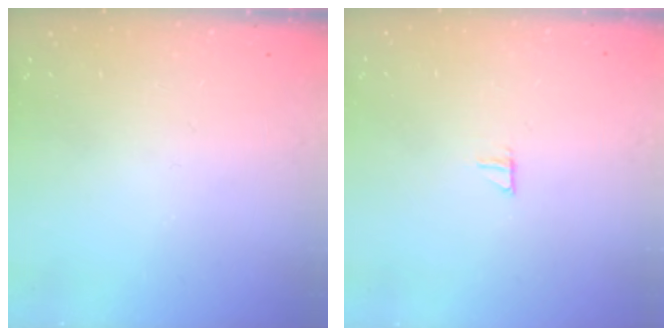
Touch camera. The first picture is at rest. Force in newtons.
{"total": 5.4, "press": 5.4, "slide": 0.5}